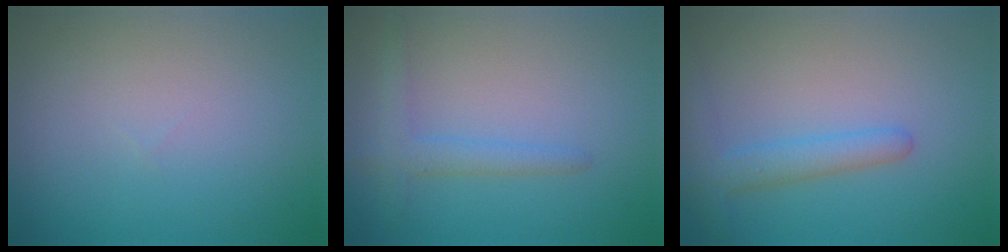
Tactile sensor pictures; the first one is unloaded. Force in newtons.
{"total": 2.1, "press": 2.1, "slide": 0.1}
{"total": 2.9, "press": 2.9, "slide": 0.2}